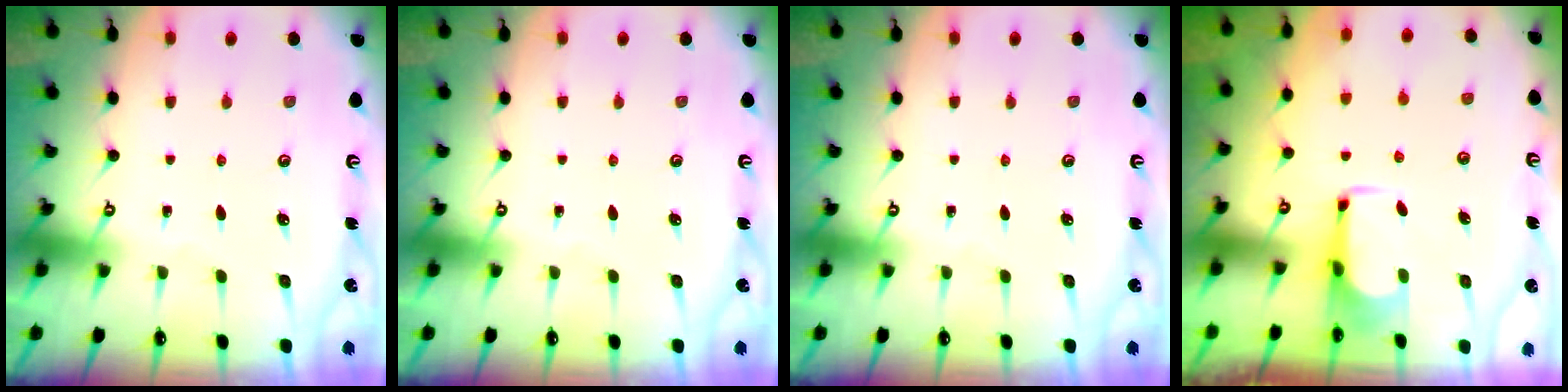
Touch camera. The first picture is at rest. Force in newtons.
{"total": 0.0}
{"total": 0.0}
{"total": 3.7, "press": 3.6, "slide": 1.0}